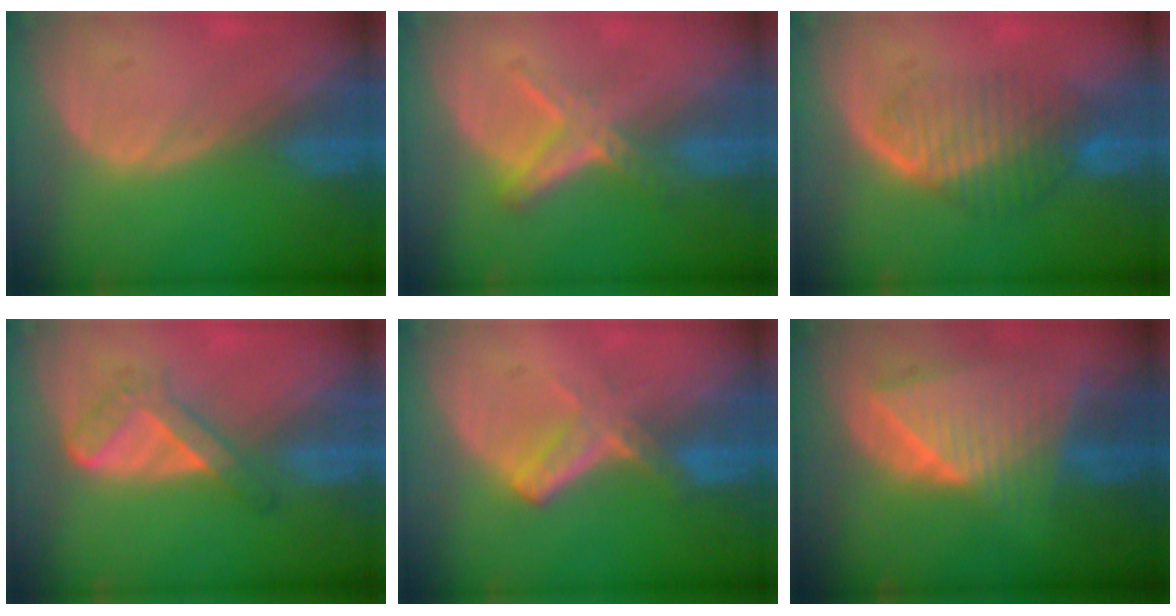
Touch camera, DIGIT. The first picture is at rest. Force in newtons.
{"total": 5.2, "press": 5.2, "slide": 0.7}
{"total": 6.7, "press": 6.5, "slide": 1.8}
{"total": 5.3, "press": 4.6, "slide": 2.6}
{"total": 5.8, "press": 5.1, "slide": 2.9}
{"total": 9.0, "press": 7.9, "slide": 4.3}